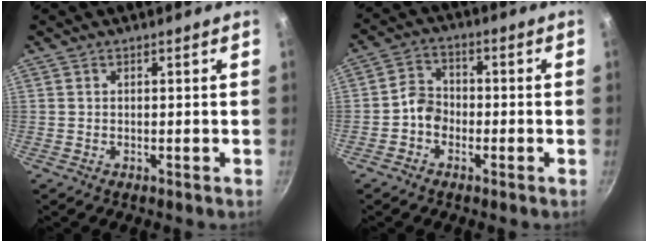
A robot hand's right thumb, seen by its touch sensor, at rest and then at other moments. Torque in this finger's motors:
{"motor_torque": [0.78, 0.56, 0.57, -0.65, 0.01]}